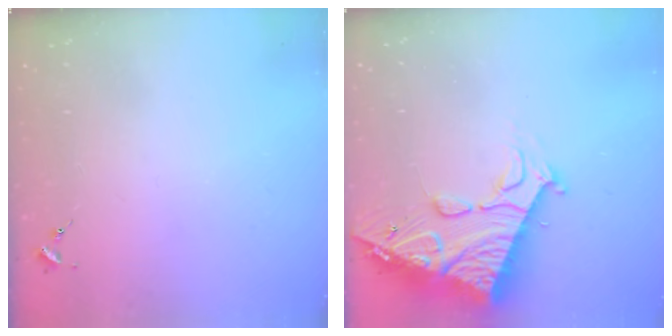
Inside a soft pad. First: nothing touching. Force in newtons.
{"total": 23.0, "press": 22.9, "slide": 2.5}